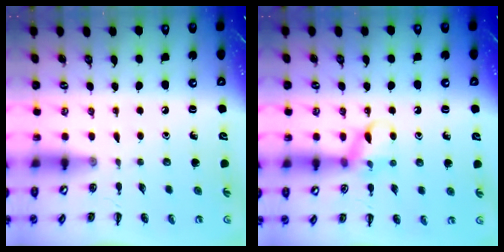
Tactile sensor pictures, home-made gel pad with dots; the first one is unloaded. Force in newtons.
{"total": 9.1, "press": 9.1, "slide": 0.8}